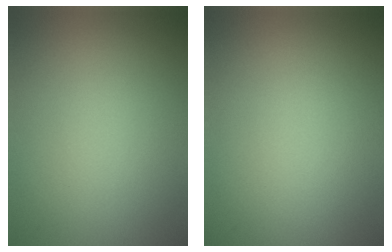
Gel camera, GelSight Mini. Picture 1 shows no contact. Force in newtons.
{"total": 0.0}